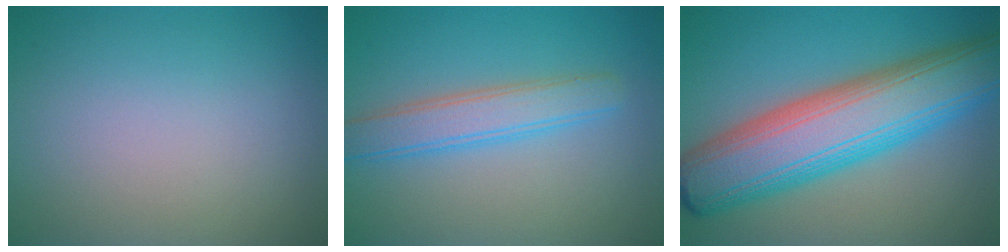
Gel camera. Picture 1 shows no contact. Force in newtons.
{"total": 3.6, "press": 3.6, "slide": 0.1}
{"total": 11.8, "press": 11.8, "slide": 0.4}